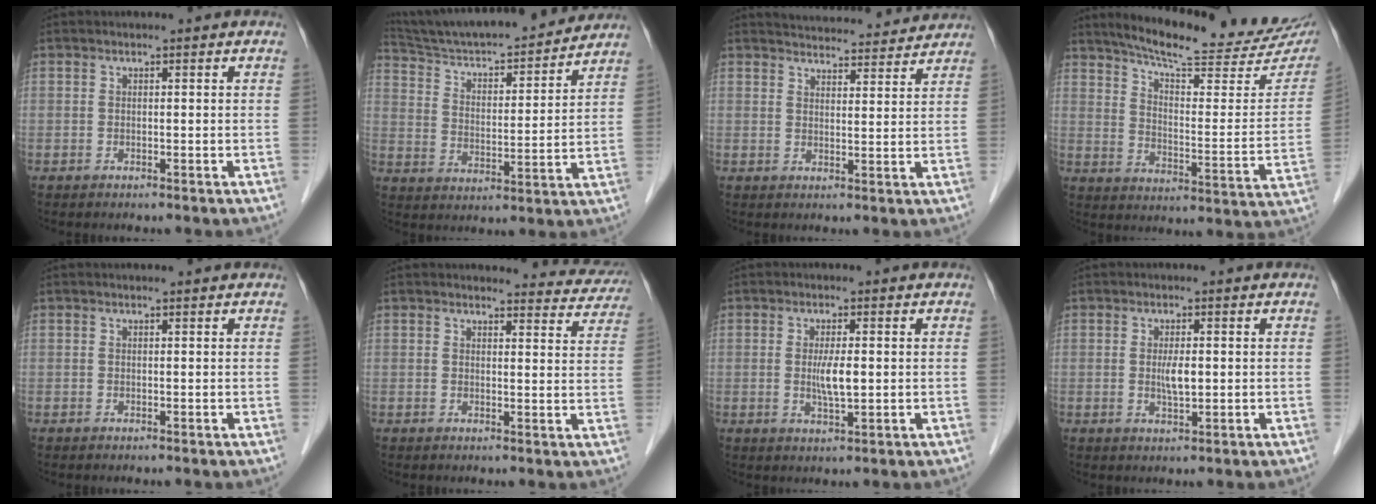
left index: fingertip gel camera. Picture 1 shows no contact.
{"total": 21.5, "force": [19.9, 2.4, 7.8], "torque": [-0.127, 0.006, 0.298]}
{"total": 12.9, "force": [12.4, 2.1, 2.5], "torque": [-0.023, 0.013, 0.152]}
{"total": 22.4, "force": [19.4, 3.2, 10.8], "torque": [-0.157, -0.044, 0.252]}
{"total": 0.7, "force": [0.7, 0.1, 0.1], "torque": [-0.011, 0.003, 0.007]}
{"total": 8.9, "force": [8.7, 1.9, 0.1], "torque": [0.029, -0.032, 0.068]}
{"total": 3.7, "force": [-0.1, 0.6, 3.6], "torque": [-0.070, -0.008, 0.001]}
{"total": 2.7, "force": [0.0, 0.6, 2.6], "torque": [-0.051, -0.006, 0.003]}